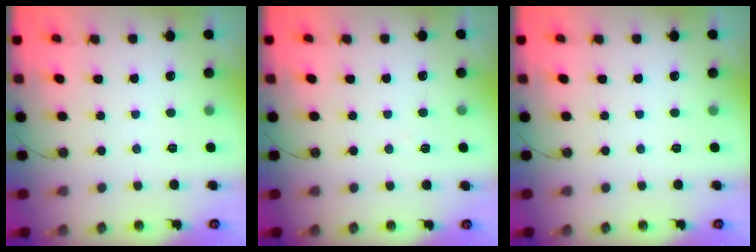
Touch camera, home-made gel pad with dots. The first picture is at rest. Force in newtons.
{"total": 5.2, "press": 2.9, "slide": 4.2}
{"total": 0.0}